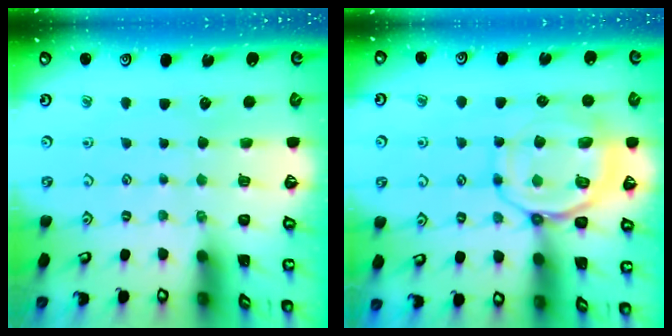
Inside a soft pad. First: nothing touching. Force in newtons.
{"total": 11.6, "press": 11.5, "slide": 1.7}